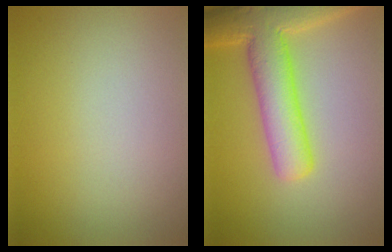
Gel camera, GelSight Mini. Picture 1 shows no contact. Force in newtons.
{"total": 8.1, "press": 8.1, "slide": 0.4}